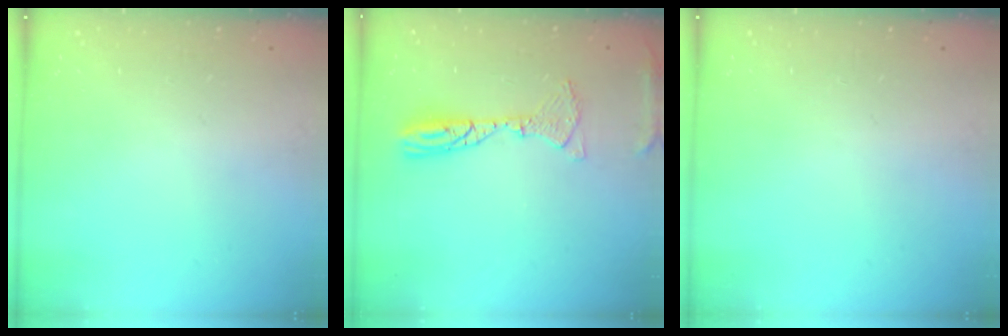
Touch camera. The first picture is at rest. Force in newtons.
{"total": 10.6, "press": 10.4, "slide": 2.2}
{"total": 0.0}